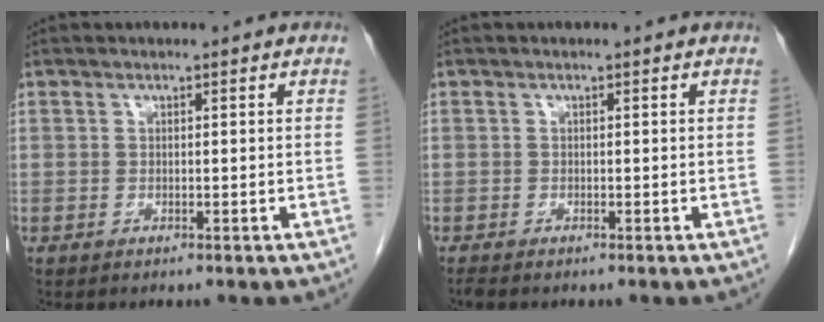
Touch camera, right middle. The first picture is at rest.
{"total": 0.5, "force": [-0.5, 0.0, 0.1], "torque": [-0.010, -0.004, -0.014]}